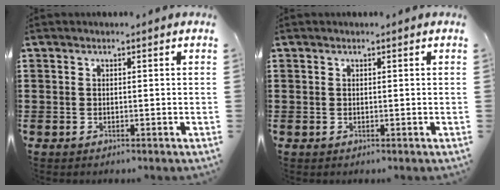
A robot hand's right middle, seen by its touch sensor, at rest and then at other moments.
{"total": 0.0}